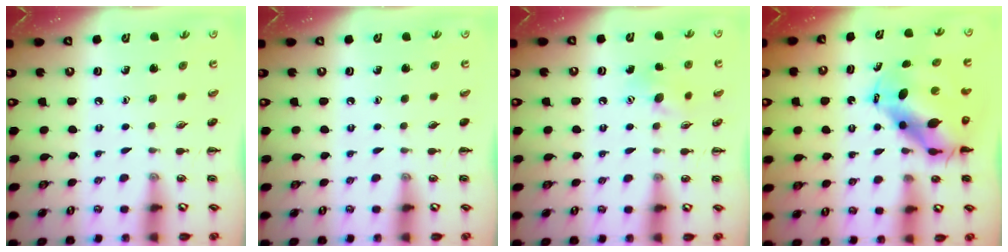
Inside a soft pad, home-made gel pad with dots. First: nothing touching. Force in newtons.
{"total": 0.0}
{"total": 6.8, "press": 6.6, "slide": 1.3}
{"total": 10.8, "press": 10.4, "slide": 3.0}